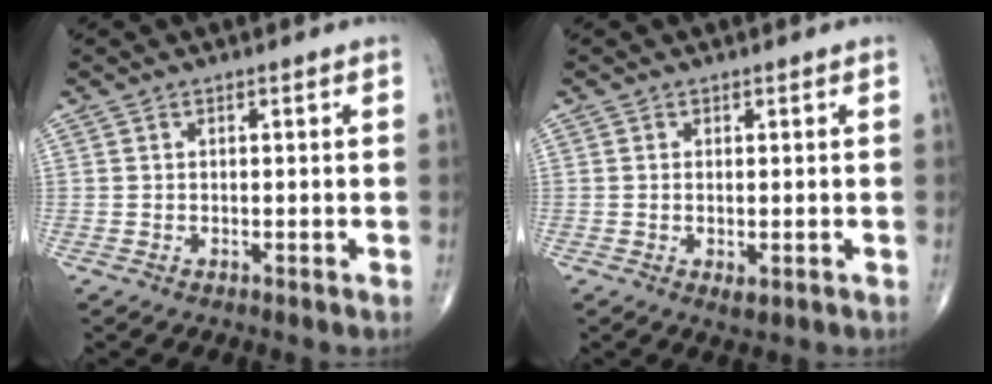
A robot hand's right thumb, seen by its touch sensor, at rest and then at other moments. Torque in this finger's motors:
{"motor_torque": [-0.50, -0.23, -0.13, 0.26, -0.01]}